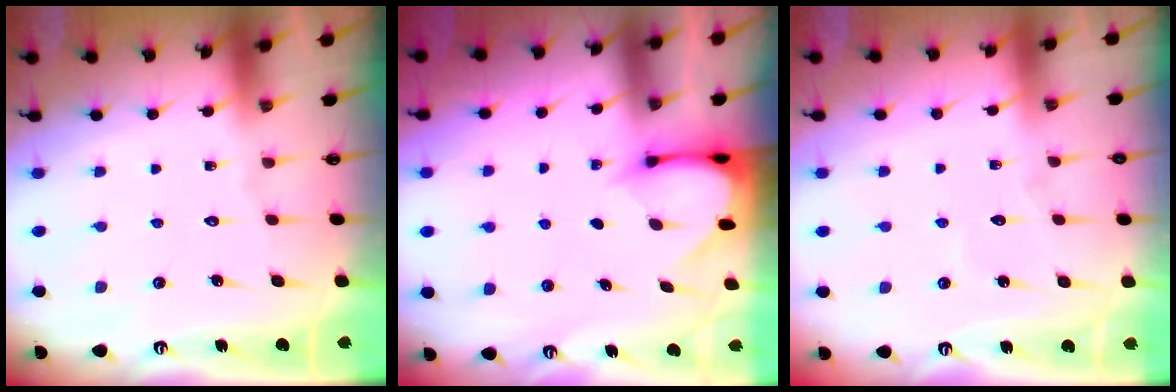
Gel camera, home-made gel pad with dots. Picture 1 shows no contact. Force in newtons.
{"total": 3.1, "press": 3.1, "slide": 0.2}
{"total": 3.6, "press": 3.6, "slide": 0.4}